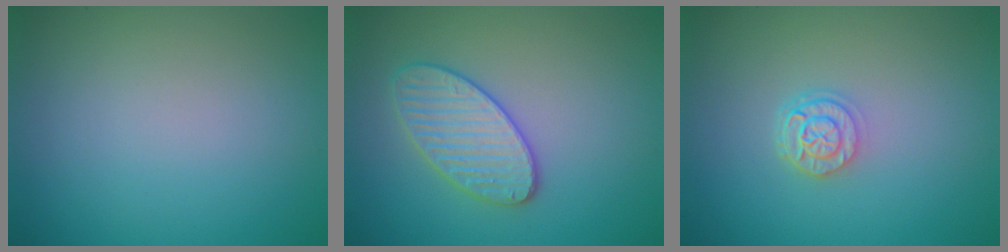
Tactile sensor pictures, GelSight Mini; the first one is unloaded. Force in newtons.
{"total": 3.5, "press": 3.5, "slide": 0.3}
{"total": 2.4, "press": 1.9, "slide": 1.5}